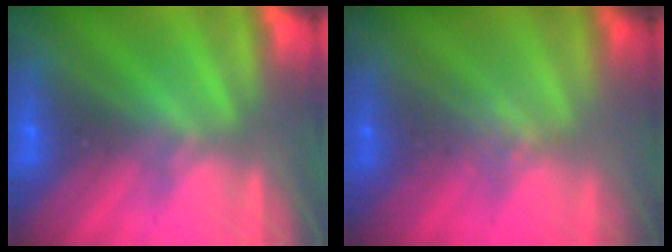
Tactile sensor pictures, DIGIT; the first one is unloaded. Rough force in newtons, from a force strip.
{"total": 2.5}